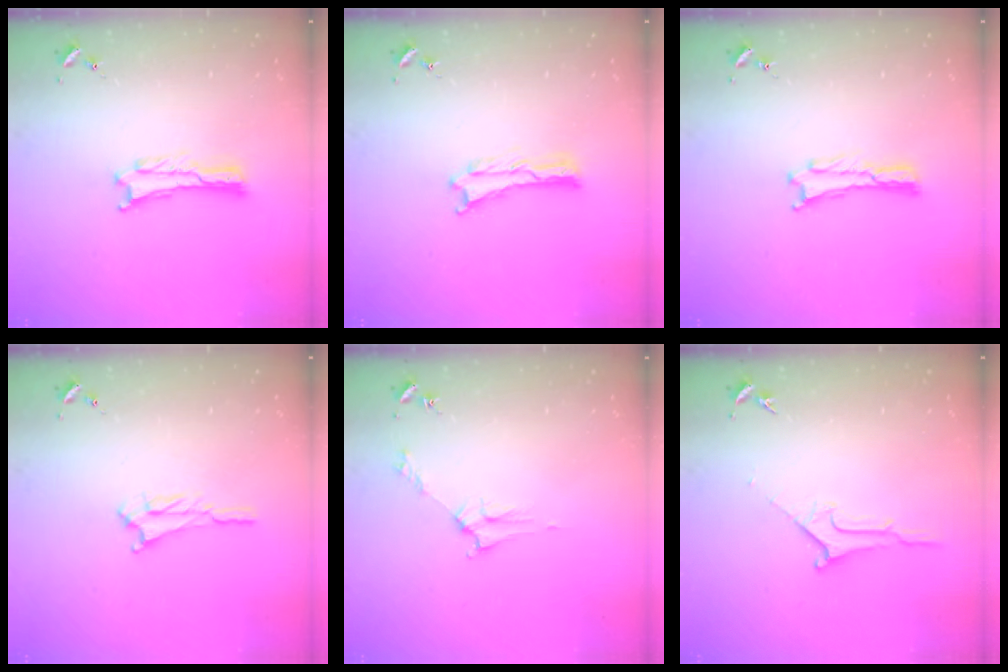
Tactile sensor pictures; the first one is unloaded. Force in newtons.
{"total": 0.0}
{"total": 0.0}
{"total": 1.7, "press": 1.6, "slide": 0.3}
{"total": 2.8, "press": 2.8, "slide": 0.3}
{"total": 1.8, "press": 1.7, "slide": 0.2}